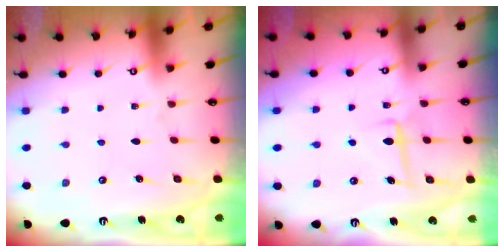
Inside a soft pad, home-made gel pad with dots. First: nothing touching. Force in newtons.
{"total": 5.7, "press": 5.5, "slide": 1.4}